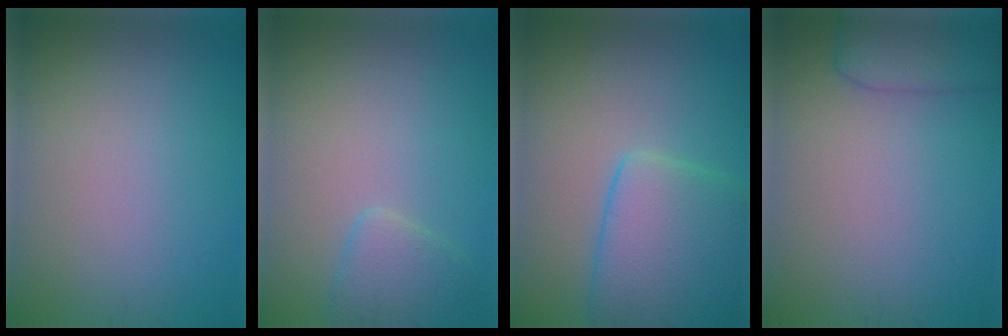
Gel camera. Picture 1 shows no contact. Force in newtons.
{"total": 2.3, "press": 2.3, "slide": 0.2}
{"total": 6.9, "press": 6.9, "slide": 0.4}
{"total": 3.7, "press": 3.7, "slide": 0.2}